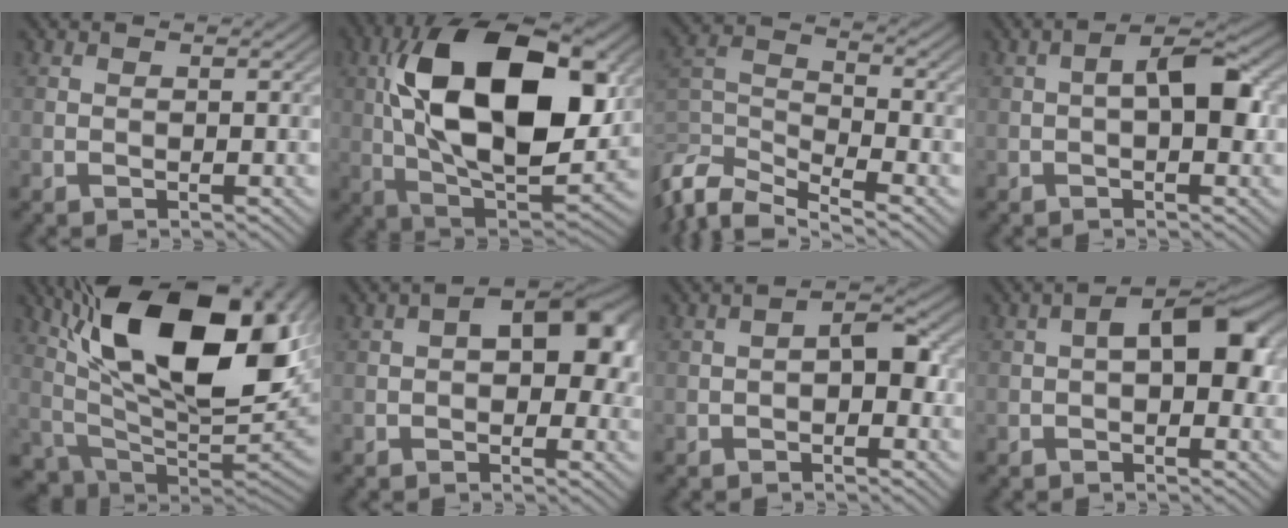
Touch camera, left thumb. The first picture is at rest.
{"total": 19.6, "force": [4.4, 10.1, 16.2], "torque": [-0.300, 0.015, 0.063]}
{"total": 8.2, "force": [-5.3, 3.0, 5.4], "torque": [-0.120, -0.017, -0.113]}
{"total": 5.0, "force": [-0.1, 2.0, 4.6], "torque": [-0.069, 0.013, -0.008]}
{"total": 18.8, "force": [8.3, 8.8, 14.4], "torque": [-0.273, 0.006, 0.150]}
{"total": 7.3, "force": [0.7, 4.4, 5.8], "torque": [-0.062, 0.008, 0.003]}
{"total": 3.5, "force": [-0.7, 1.9, 2.8], "torque": [-0.037, 0.011, -0.017]}
{"total": 6.3, "force": [0.3, 3.2, 5.4], "torque": [-0.072, 0.011, -0.003]}